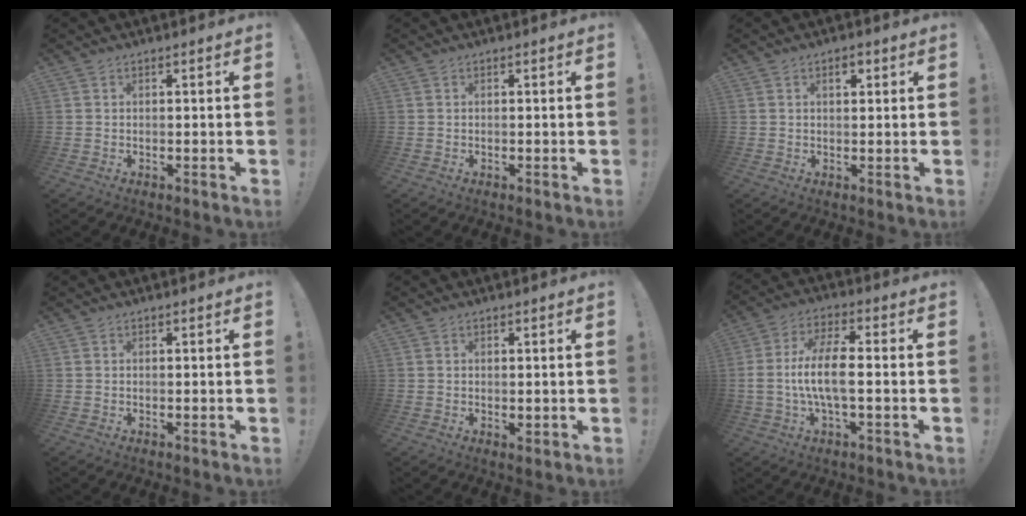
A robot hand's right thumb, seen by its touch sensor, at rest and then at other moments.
{"total": 0.0}
{"total": 2.6, "force": [1.2, 1.2, 2.0], "torque": [-0.019, -0.004, 0.015]}
{"total": 0.0}
{"total": 1.0, "force": [0.3, 0.7, 0.7], "torque": [-0.004, -0.003, 0.005]}
{"total": 11.9, "force": [-1.3, 4.1, 11.1], "torque": [-0.226, 0.006, -0.026]}